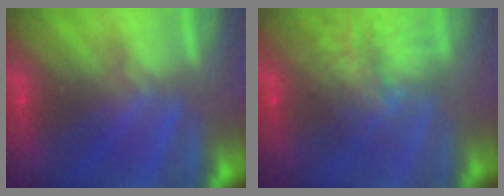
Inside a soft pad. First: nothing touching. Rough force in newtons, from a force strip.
{"total": 7.1}